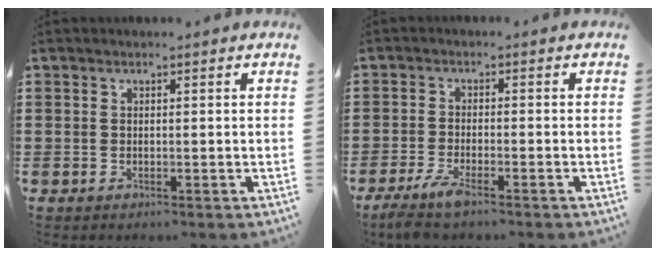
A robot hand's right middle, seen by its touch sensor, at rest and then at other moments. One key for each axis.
{"total": 3.8, "fx": -2.8, "fy": 0.3, "fz": 2.5, "tx": -0.062, "ty": -0.011, "tz": -0.056}